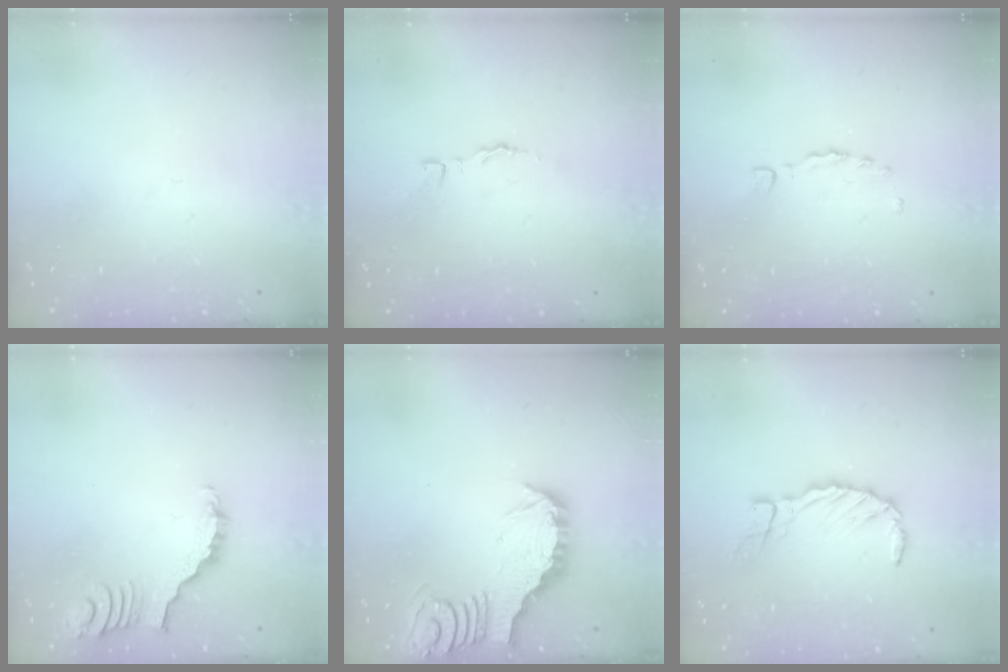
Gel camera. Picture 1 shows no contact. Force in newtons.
{"total": 2.9, "press": 2.9, "slide": 0.3}
{"total": 0.6, "press": 0.5, "slide": 0.3}
{"total": 3.3, "press": 3.3, "slide": 0.4}
{"total": 3.3, "press": 3.3, "slide": 0.4}
{"total": 8.1, "press": 8.0, "slide": 1.5}